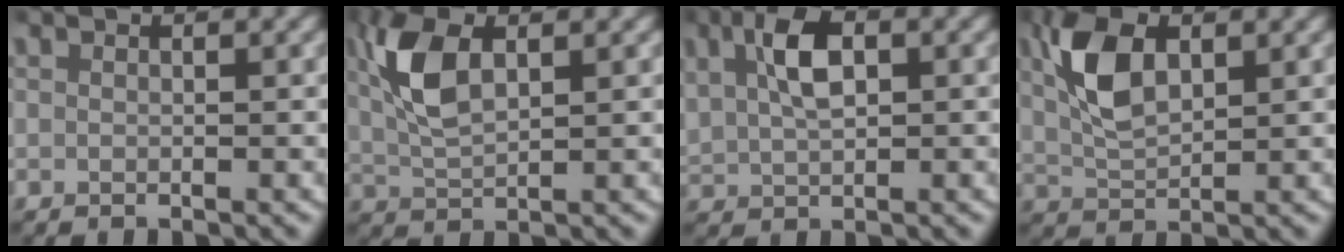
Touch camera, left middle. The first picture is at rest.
{"total": 5.6, "force": [1.7, 2.7, 4.6], "torque": [-0.114, 0.003, 0.031]}
{"total": 4.6, "force": [1.5, 2.7, 3.5], "torque": [-0.071, 0.008, 0.028]}
{"total": 5.6, "force": [1.7, 3.0, 4.4], "torque": [-0.106, -0.001, 0.031]}